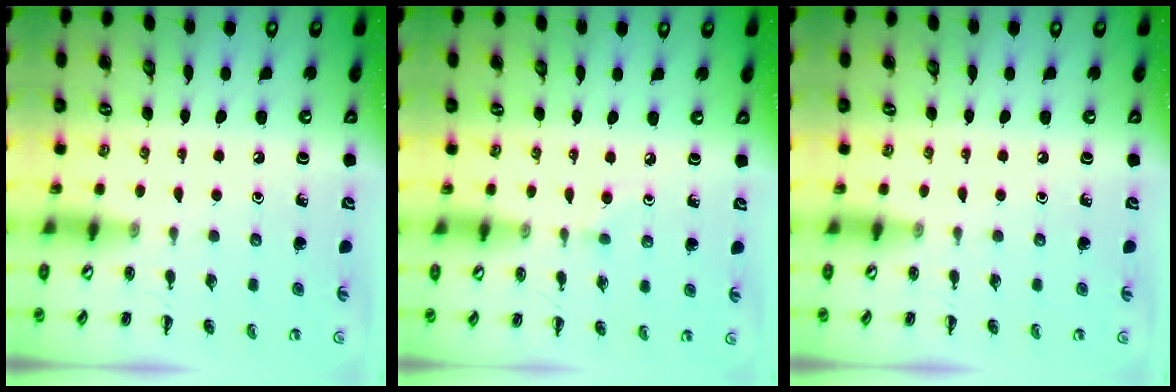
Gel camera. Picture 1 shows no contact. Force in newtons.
{"total": 2.7, "press": 2.5, "slide": 1.2}
{"total": 0.0}